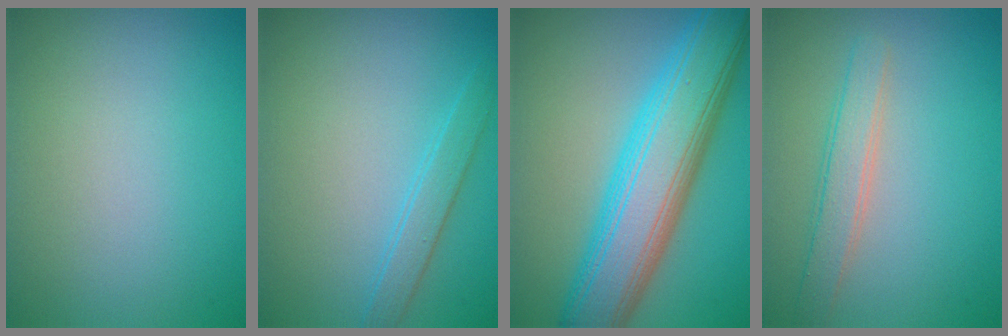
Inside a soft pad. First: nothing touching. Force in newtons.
{"total": 2.0, "press": 2.0, "slide": 0.1}
{"total": 10.2, "press": 10.2, "slide": 0.4}
{"total": 2.6, "press": 2.6, "slide": 0.1}